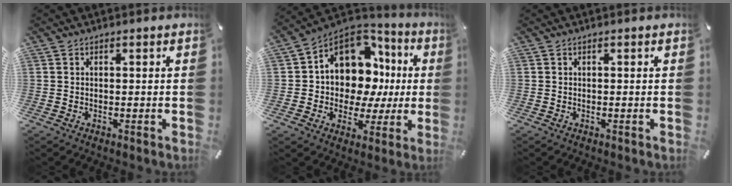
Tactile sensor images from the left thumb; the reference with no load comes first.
{"total": 12.0, "force": [2.8, 10.1, 5.8], "torque": [-0.091, -0.042, 0.058]}
{"total": 0.0}